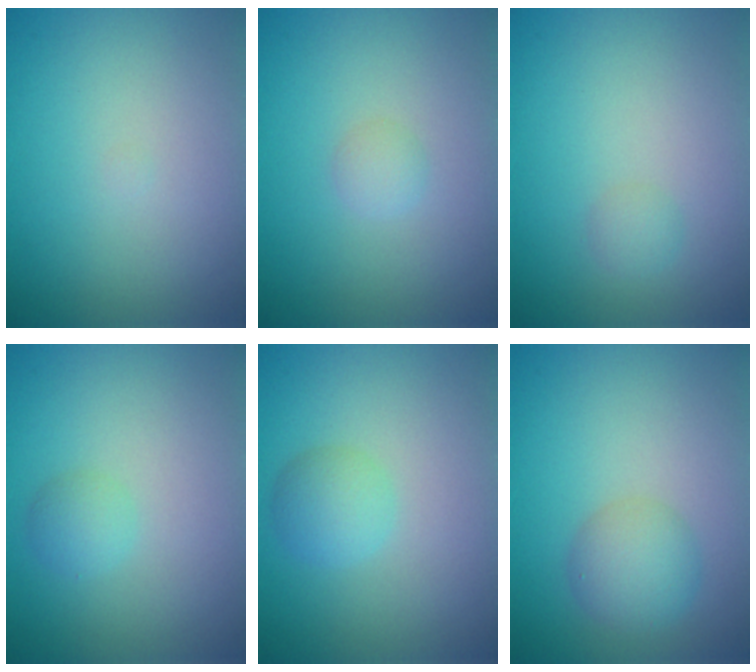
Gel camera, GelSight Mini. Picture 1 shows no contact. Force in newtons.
{"total": 1.0, "press": 1.0, "slide": 0.1}
{"total": 1.0, "press": 1.0, "slide": 0.1}
{"total": 1.3, "press": 1.3, "slide": 0.0}
{"total": 2.2, "press": 2.2, "slide": 0.0}
{"total": 3.1, "press": 3.1, "slide": 0.1}